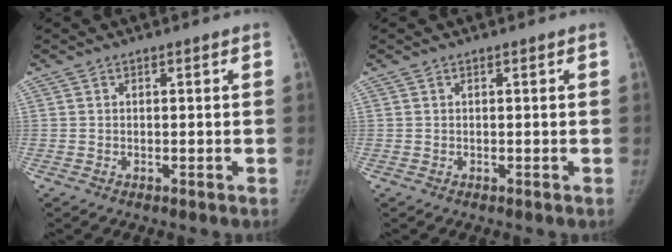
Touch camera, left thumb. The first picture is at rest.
{"total": 0.0}